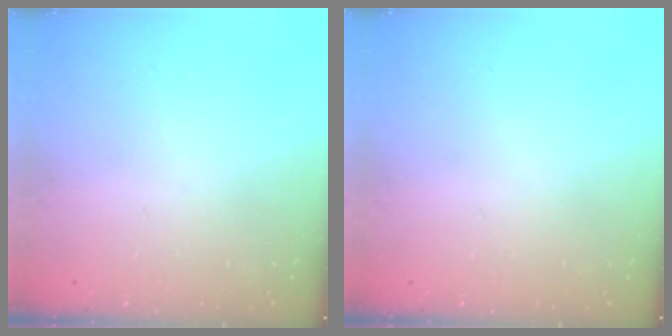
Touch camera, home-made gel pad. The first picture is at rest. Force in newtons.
{"total": 0.0}